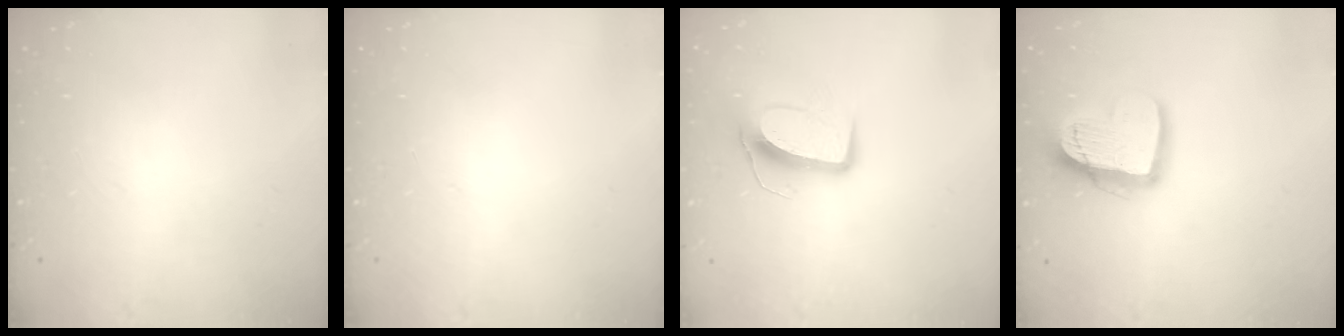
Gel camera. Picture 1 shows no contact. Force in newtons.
{"total": 0.0}
{"total": 10.3, "press": 10.3, "slide": 0.7}
{"total": 15.3, "press": 15.2, "slide": 1.3}